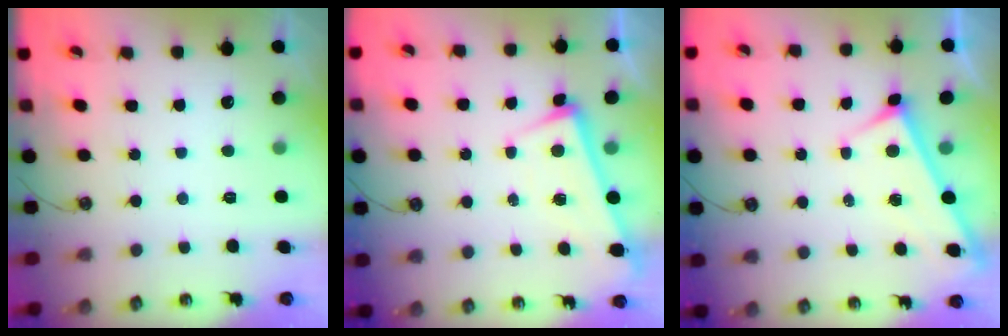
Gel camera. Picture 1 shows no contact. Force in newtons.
{"total": 0.8, "press": 0.7, "slide": 0.5}
{"total": 3.1, "press": 3.1, "slide": 0.2}